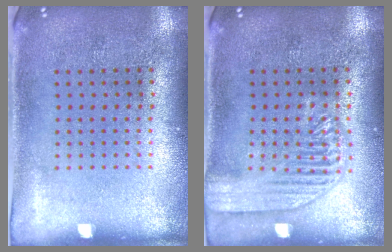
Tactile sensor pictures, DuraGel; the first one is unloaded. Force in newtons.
{"total": 1.8, "press": 1.8, "slide": 0.3}